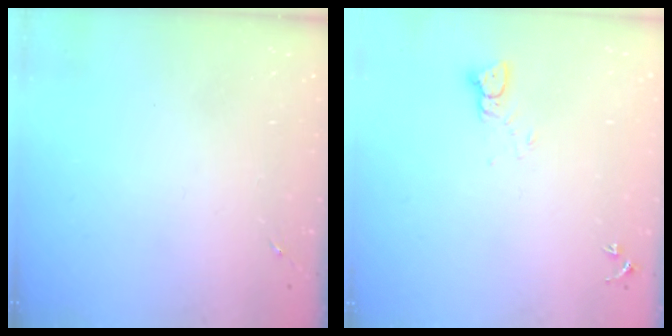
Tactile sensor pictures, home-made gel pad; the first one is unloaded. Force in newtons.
{"total": 2.6, "press": 2.6, "slide": 0.1}